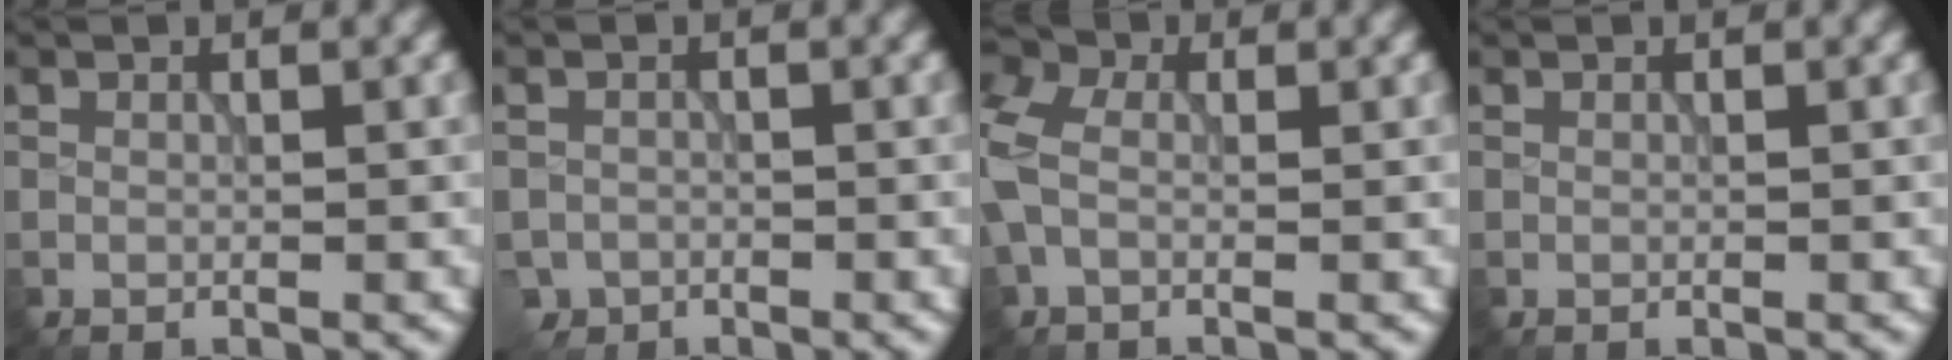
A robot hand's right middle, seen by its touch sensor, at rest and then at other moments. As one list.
[{"total": 2.6, "force": [-1.9, 1.8, 0.1], "torque": [0.004, -0.002, -0.034]}, {"total": 7.9, "force": [-0.1, 5.6, 5.6], "torque": [-0.139, 0.013, -0.007]}, {"total": 0.0}]